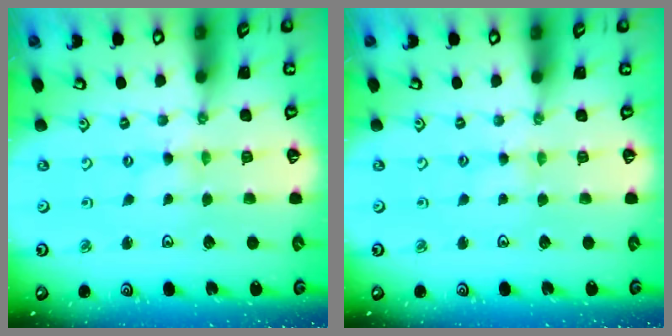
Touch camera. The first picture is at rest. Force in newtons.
{"total": 2.4, "press": 2.4, "slide": 0.4}